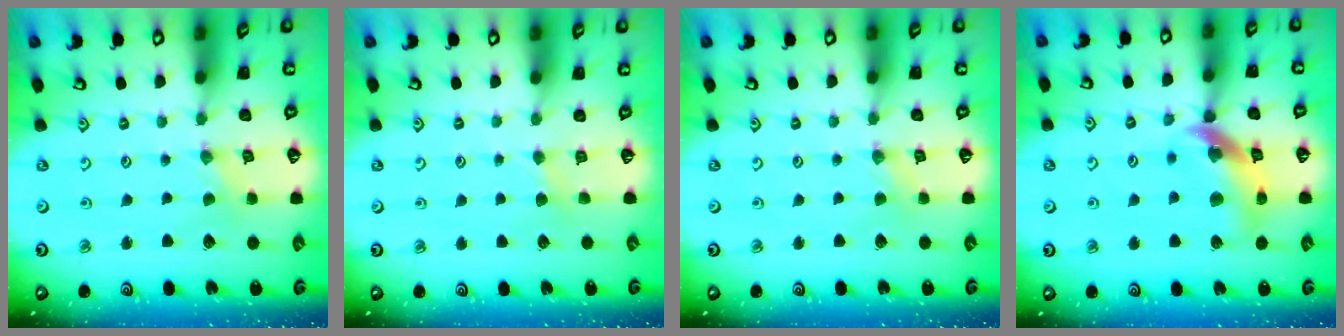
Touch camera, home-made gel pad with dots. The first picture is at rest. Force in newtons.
{"total": 2.8, "press": 2.8, "slide": 0.3}
{"total": 2.0, "press": 2.0, "slide": 0.4}
{"total": 14.1, "press": 14.0, "slide": 1.7}